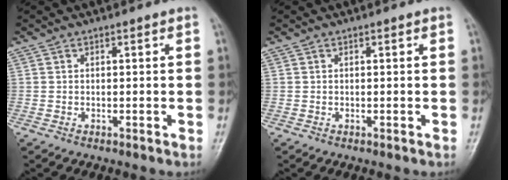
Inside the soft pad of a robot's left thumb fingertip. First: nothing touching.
{"total": 0.0}